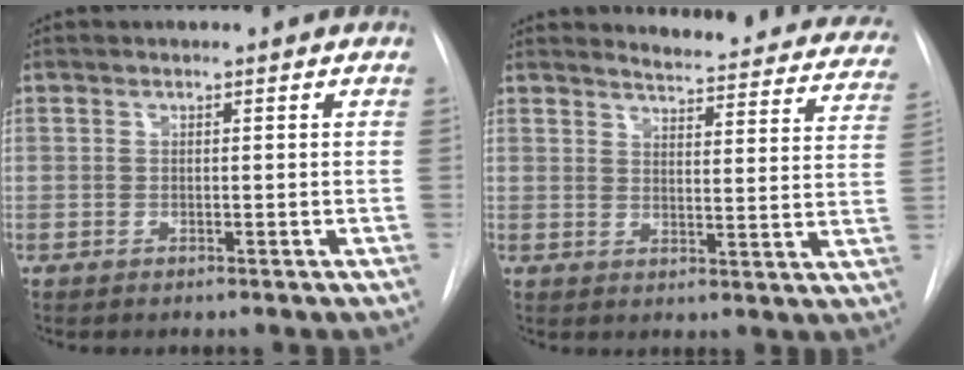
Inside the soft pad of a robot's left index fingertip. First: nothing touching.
{"total": 19.6, "force": [18.6, 3.4, 5.1], "torque": [-0.044, -0.079, 0.196]}